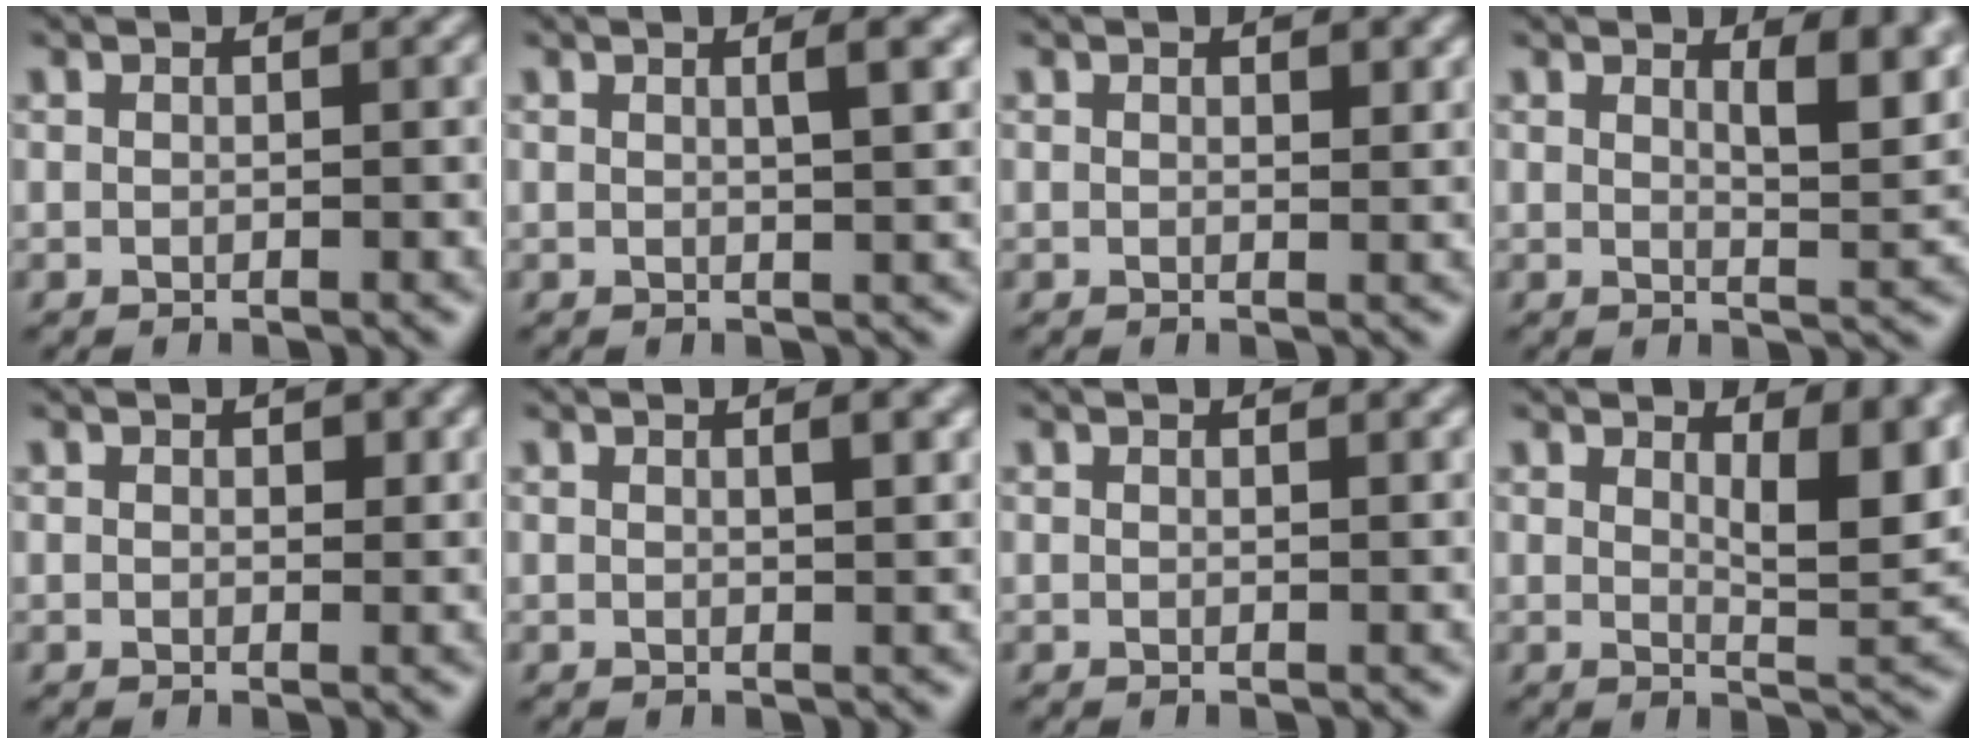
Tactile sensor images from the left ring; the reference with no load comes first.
{"total": 2.4, "force": [0.8, 0.7, 2.1], "torque": [-0.019, 0.007, 0.008]}
{"total": 1.1, "force": [0.5, 0.5, 0.8], "torque": [-0.009, -0.003, 0.009]}
{"total": 4.6, "force": [2.1, 1.4, 3.9], "torque": [-0.048, -0.003, 0.032]}
{"total": 1.1, "force": [0.4, 0.6, 0.8], "torque": [-0.008, -0.003, 0.005]}
{"total": 1.8, "force": [0.7, 0.5, 1.6], "torque": [-0.015, 0.003, 0.008]}
{"total": 0.8, "force": [0.5, 0.1, 0.6], "torque": [-0.007, 0.001, 0.008]}
{"total": 5.3, "force": [2.0, 1.6, 4.6], "torque": [-0.061, -0.008, 0.035]}